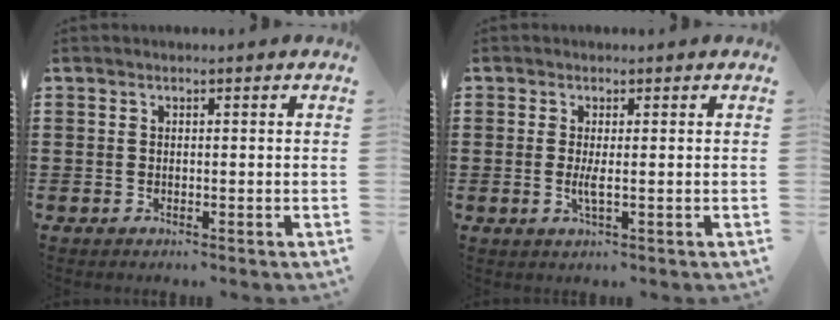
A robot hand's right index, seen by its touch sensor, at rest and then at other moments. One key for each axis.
{"total": 1.8, "fx": -0.2, "fy": 0.1, "fz": 1.8, "tx": -0.034, "ty": -0.005, "tz": -0.003}